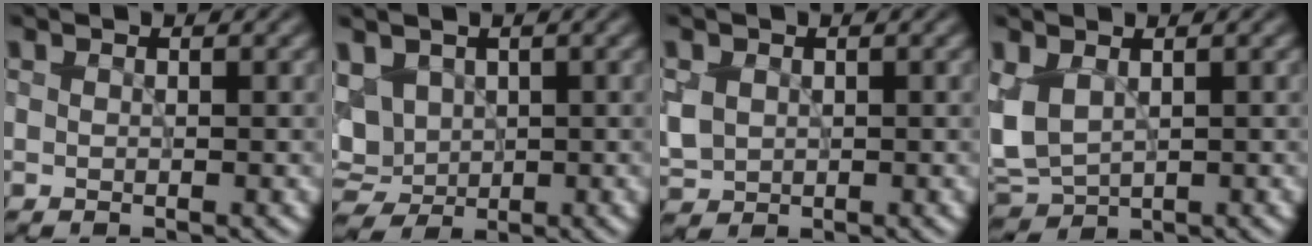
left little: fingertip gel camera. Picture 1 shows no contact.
{"total": 5.9, "force": [1.4, 4.7, 3.4], "torque": [-0.085, 0.007, 0.033]}
{"total": 2.4, "force": [0.5, 2.1, 1.1], "torque": [-0.033, -0.001, 0.011]}
{"total": 3.9, "force": [0.4, 2.5, 2.9], "torque": [-0.077, -0.003, 0.011]}